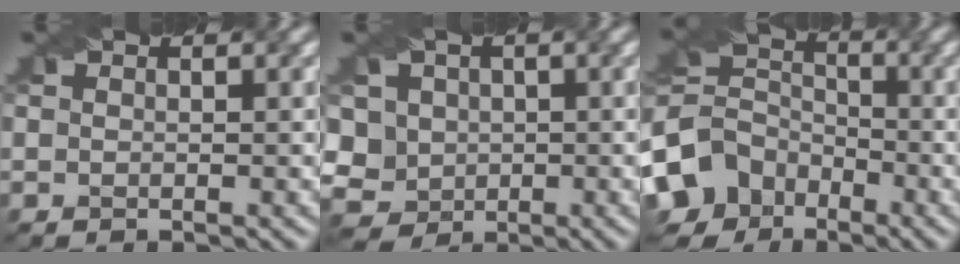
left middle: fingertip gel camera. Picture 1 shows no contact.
{"total": 7.1, "force": [1.3, 5.9, 3.7], "torque": [-0.069, 0.019, -0.006]}
{"total": 7.9, "force": [-4.6, 5.8, 2.9], "torque": [-0.072, 0.008, -0.096]}